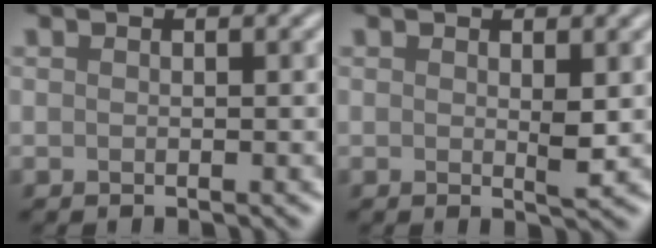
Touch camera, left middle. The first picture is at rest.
{"total": 1.3, "force": [0.3, 0.2, 1.2], "torque": [-0.020, -0.005, 0.004]}